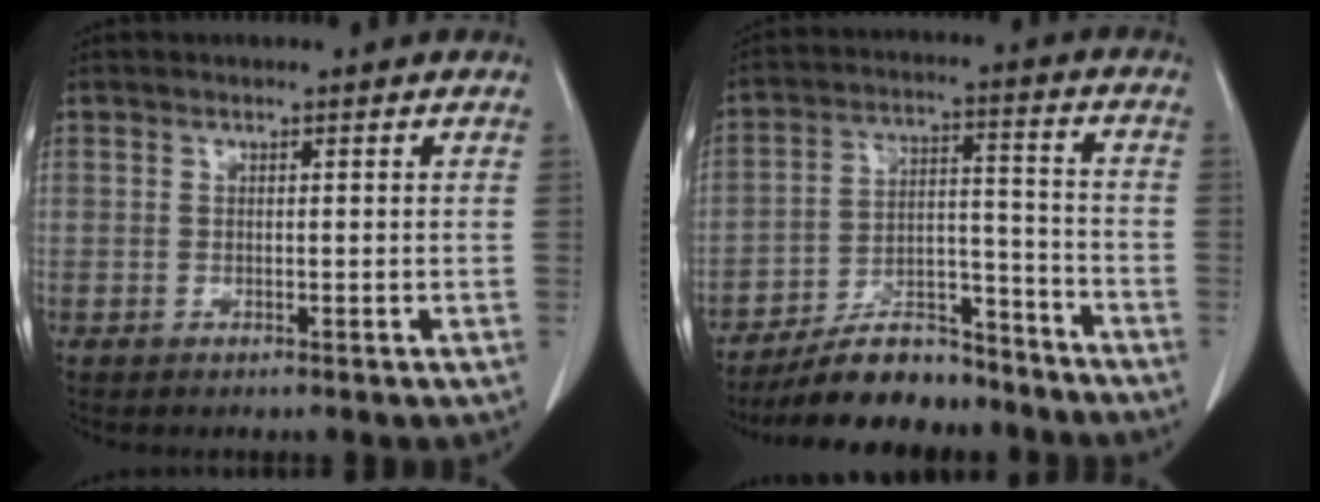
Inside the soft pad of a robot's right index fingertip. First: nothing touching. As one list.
[{"total": 12.5, "force": [-11.0, 3.9, 4.5], "torque": [-0.066, 0.028, -0.187]}]